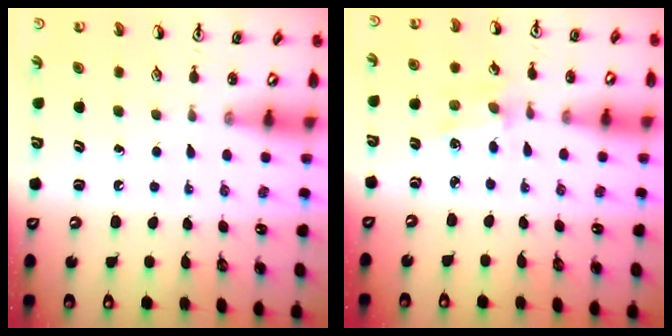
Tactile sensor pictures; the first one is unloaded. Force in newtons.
{"total": 1.3, "press": 1.3, "slide": 0.2}